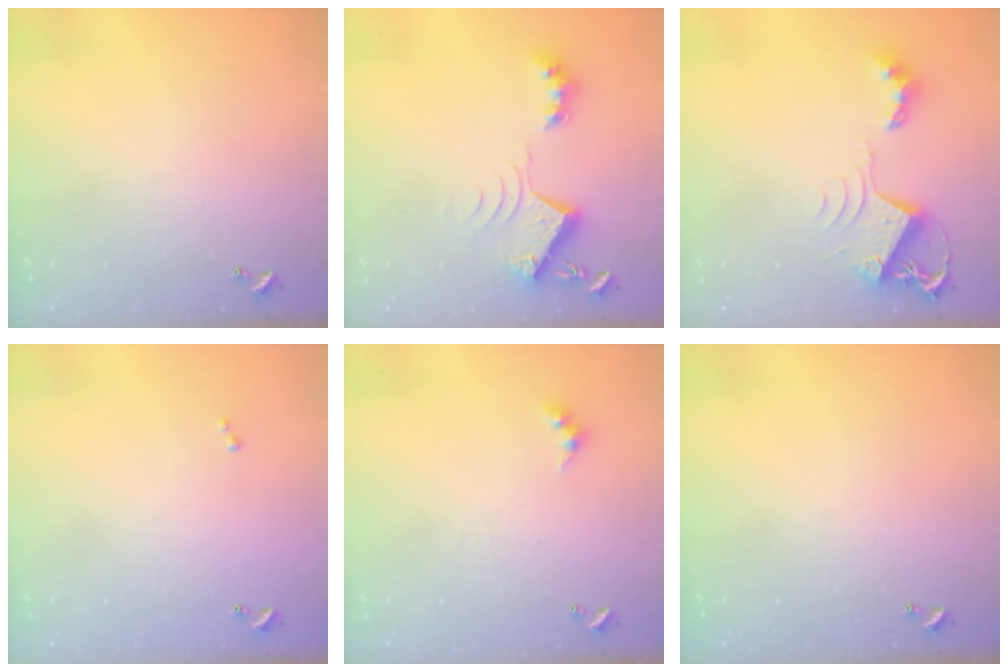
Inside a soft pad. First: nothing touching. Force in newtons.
{"total": 8.7, "press": 8.6, "slide": 1.1}
{"total": 10.1, "press": 10.1, "slide": 0.9}
{"total": 0.0}
{"total": 2.4, "press": 2.4, "slide": 0.5}
{"total": 0.0}